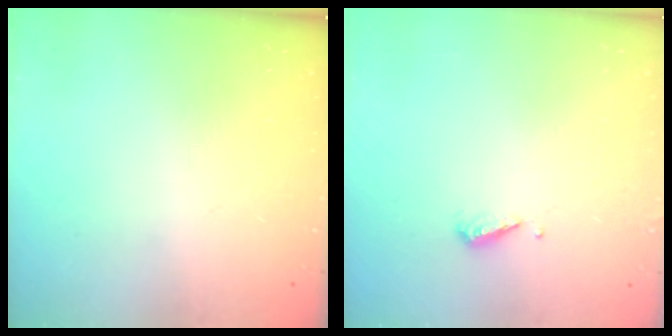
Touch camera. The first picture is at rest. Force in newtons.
{"total": 3.9, "press": 3.9, "slide": 0.4}